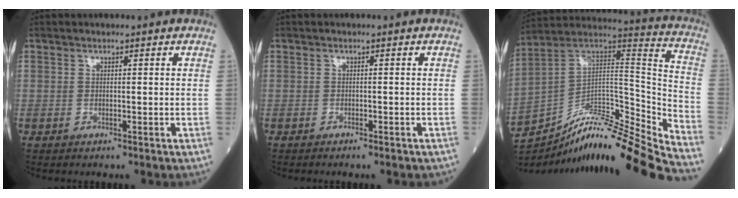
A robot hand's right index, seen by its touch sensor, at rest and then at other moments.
{"total": 1.9, "force": [-1.6, 0.4, 1.0], "torque": [-0.016, -0.003, -0.014]}
{"total": 27.3, "force": [-24.3, 1.2, 12.5], "torque": [-0.165, 0.012, -0.375]}